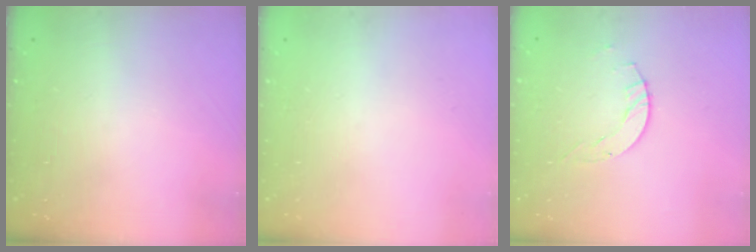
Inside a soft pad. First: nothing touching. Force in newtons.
{"total": 0.0}
{"total": 3.7, "press": 3.7, "slide": 0.5}